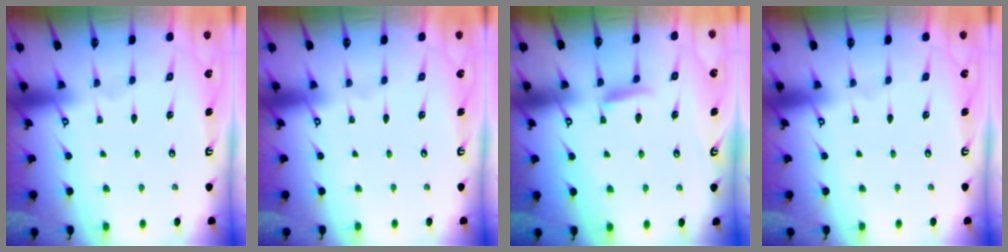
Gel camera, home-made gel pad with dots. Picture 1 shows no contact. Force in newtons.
{"total": 0.0}
{"total": 6.5, "press": 6.5, "slide": 1.0}
{"total": 0.0}